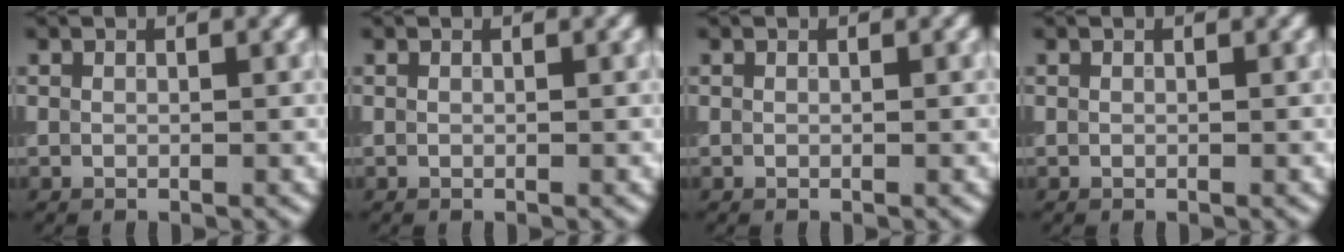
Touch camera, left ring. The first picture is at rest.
{"total": 0.0}
{"total": 0.0}
{"total": 0.0}